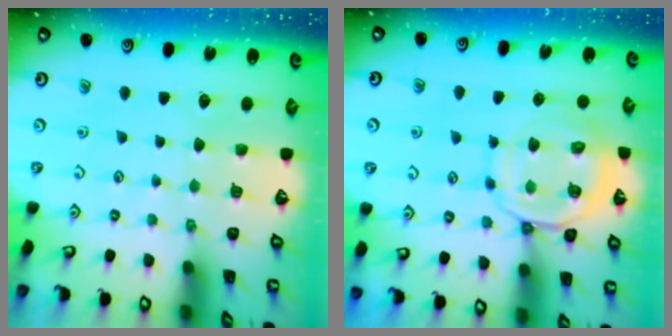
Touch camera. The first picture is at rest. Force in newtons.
{"total": 11.7, "press": 11.7, "slide": 1.3}